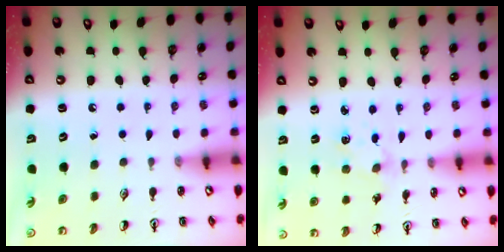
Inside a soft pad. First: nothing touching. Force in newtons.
{"total": 2.0, "press": 2.0, "slide": 0.3}